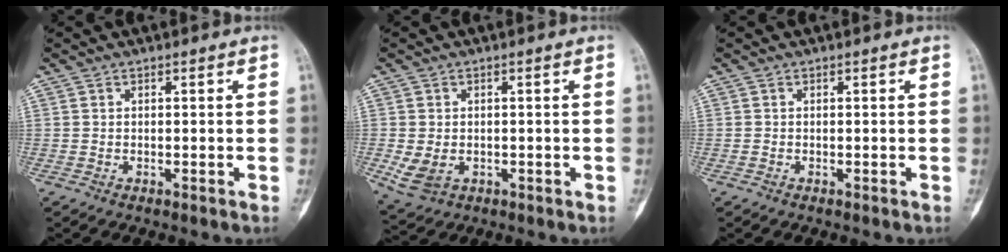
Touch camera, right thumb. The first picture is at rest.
{"total": 4.9, "force": [-0.9, 3.8, 2.9], "torque": [-0.058, -0.001, -0.002]}
{"total": 0.0}